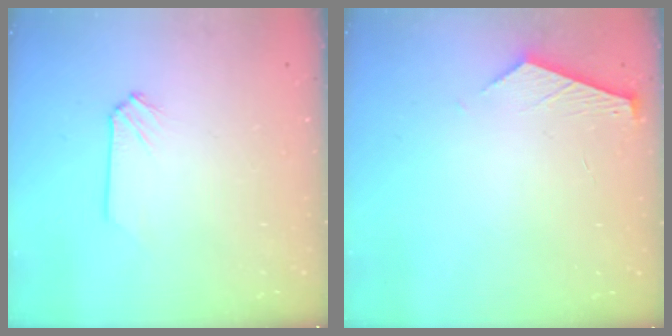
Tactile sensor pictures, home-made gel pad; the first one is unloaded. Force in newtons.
{"total": 3.7, "press": 3.7, "slide": 0.4}